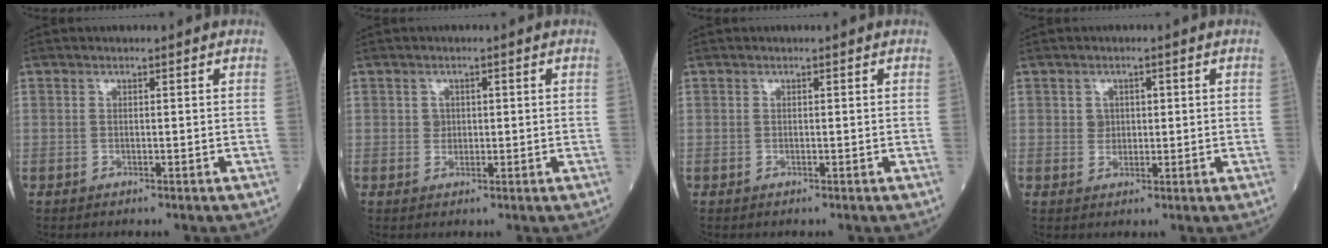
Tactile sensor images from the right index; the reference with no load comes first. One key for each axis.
{"total": 1.4, "fx": 0.2, "fy": 1.3, "fz": 0.5, "tx": -0.006, "ty": 0.001, "tz": 0.004}
{"total": 0.0}
{"total": 2.0, "fx": 0.4, "fy": 1.8, "fz": 0.8, "tx": -0.008, "ty": 0.002, "tz": 0.005}